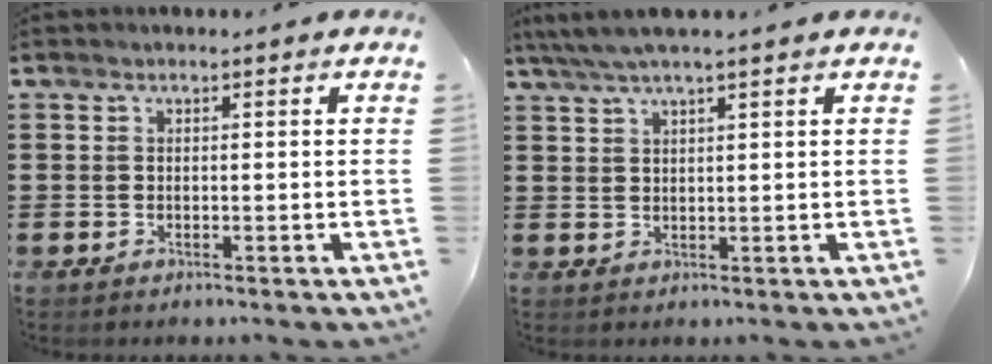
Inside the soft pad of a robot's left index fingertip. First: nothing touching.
{"total": 3.2, "force": [2.4, 0.1, 2.0], "torque": [-0.044, 0.002, 0.045]}